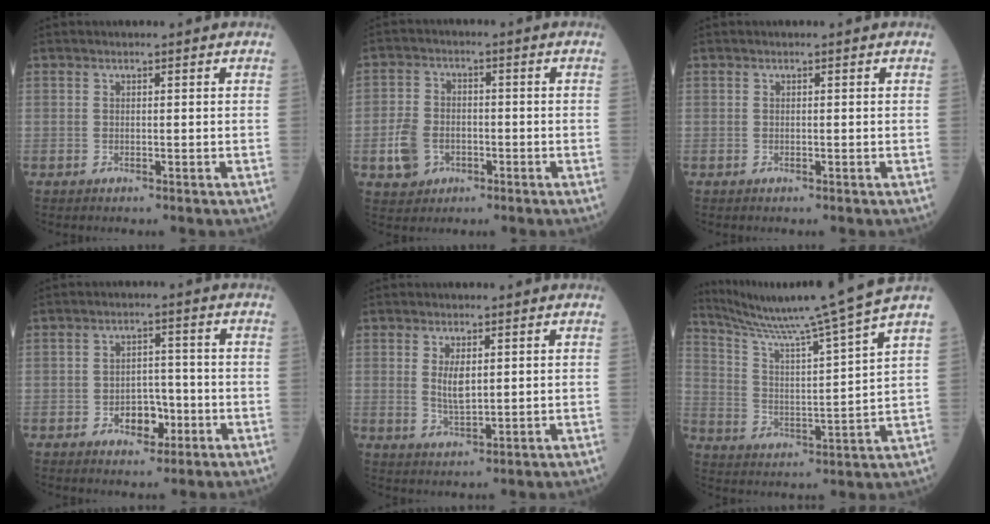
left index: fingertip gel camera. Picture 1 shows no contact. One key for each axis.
{"total": 6.0, "fx": -2.3, "fy": 4.7, "fz": 3.0, "tx": -0.075, "ty": 0.010, "tz": -0.036}
{"total": 0.0}
{"total": 4.6, "fx": -1.9, "fy": 2.8, "fz": 3.1, "tx": -0.040, "ty": 0.010, "tz": -0.027}
{"total": 3.5, "fx": 0.8, "fy": 1.2, "fz": 3.2, "tx": -0.065, "ty": -0.006, "tz": 0.019}
{"total": 18.0, "fx": 15.3, "fy": -3.3, "fz": 9.0, "tx": -0.154, "ty": -0.036, "tz": 0.234}